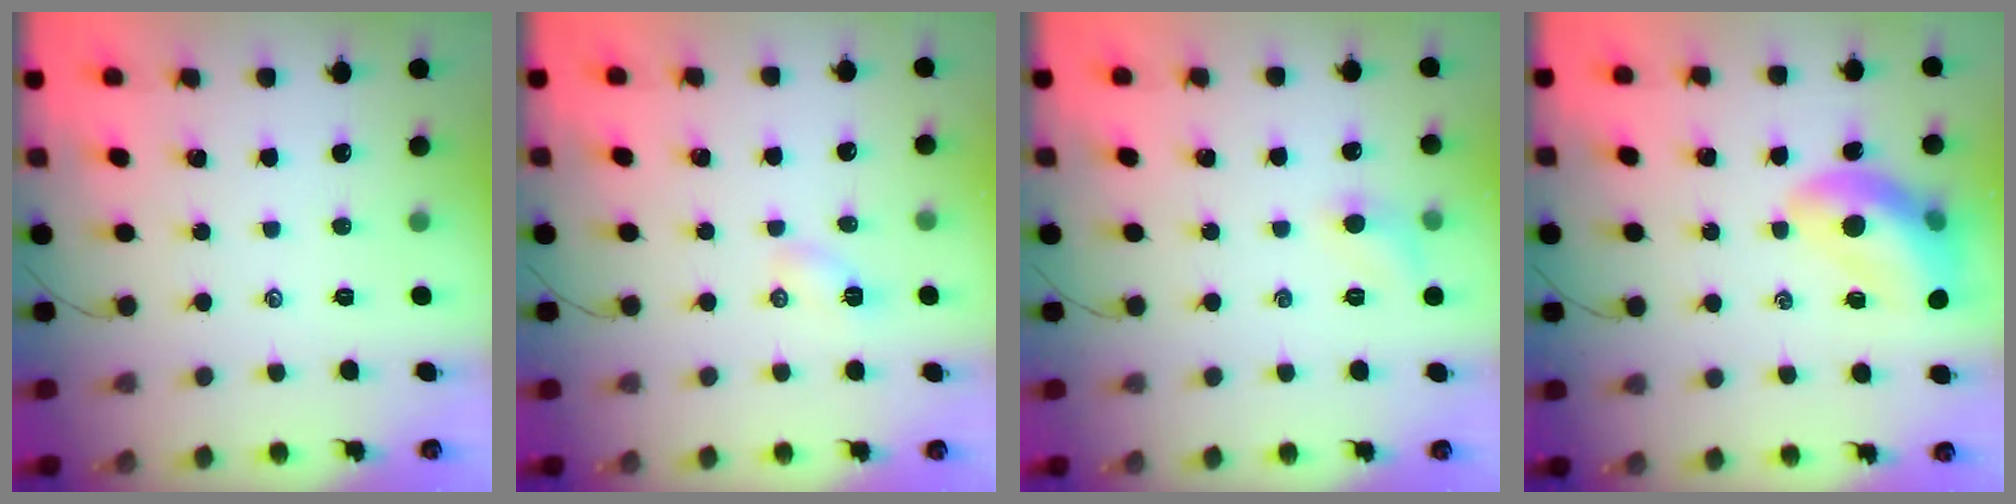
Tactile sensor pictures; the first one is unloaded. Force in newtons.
{"total": 2.9, "press": 2.7, "slide": 1.0}
{"total": 6.2, "press": 6.0, "slide": 1.8}
{"total": 14.2, "press": 13.7, "slide": 3.8}